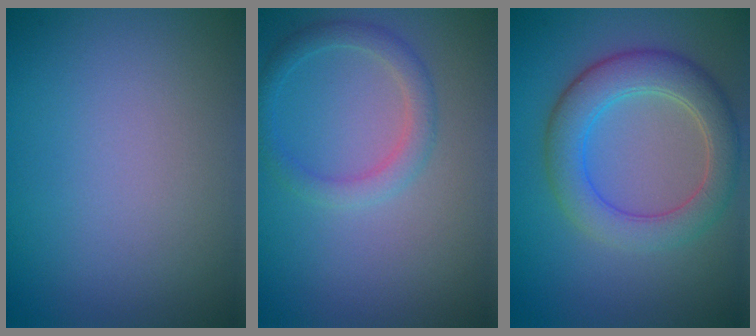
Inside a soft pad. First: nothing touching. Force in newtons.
{"total": 2.2, "press": 2.2, "slide": 0.1}
{"total": 5.3, "press": 5.3, "slide": 0.5}